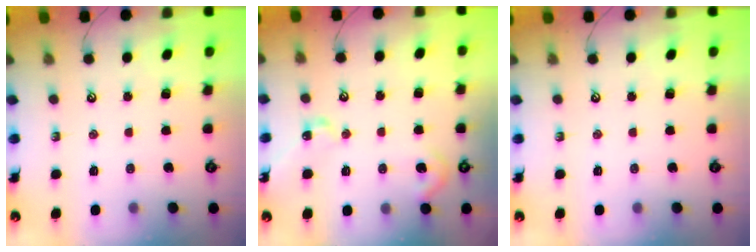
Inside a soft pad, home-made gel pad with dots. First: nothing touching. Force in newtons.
{"total": 8.5, "press": 8.4, "slide": 0.9}
{"total": 0.0}